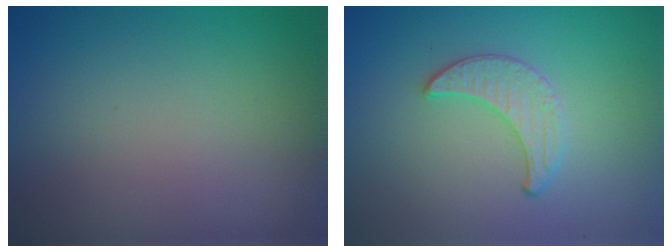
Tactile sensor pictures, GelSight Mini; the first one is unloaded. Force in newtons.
{"total": 1.5, "press": 1.5, "slide": 0.1}